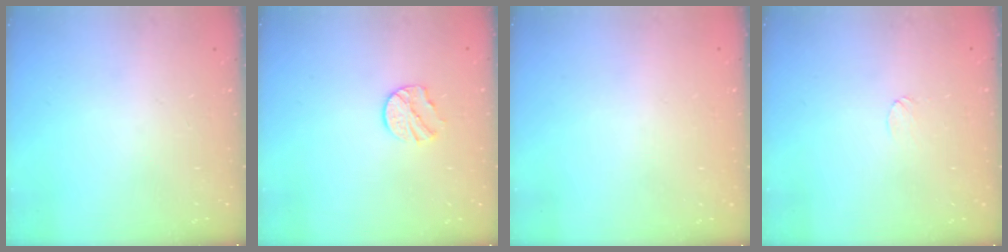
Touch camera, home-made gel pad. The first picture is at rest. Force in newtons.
{"total": 8.8, "press": 8.8, "slide": 0.6}
{"total": 0.5, "press": 0.5, "slide": 0.1}
{"total": 4.8, "press": 4.8, "slide": 0.4}